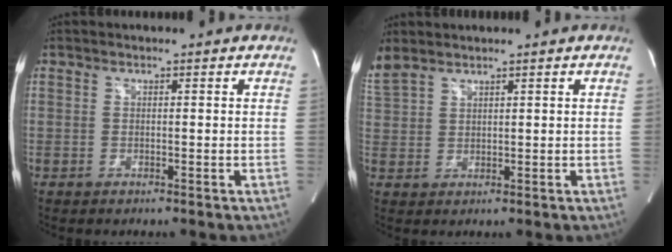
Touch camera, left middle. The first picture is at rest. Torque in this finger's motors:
{"motor_torque": [0.38, -0.33, 1.06, 0.21]}